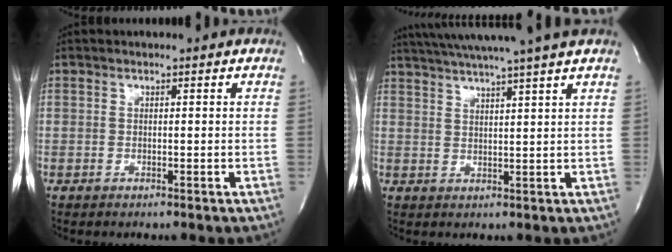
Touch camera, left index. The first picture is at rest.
{"total": 13.4, "force": [11.6, -1.8, 6.6], "torque": [-0.115, -0.002, 0.161]}